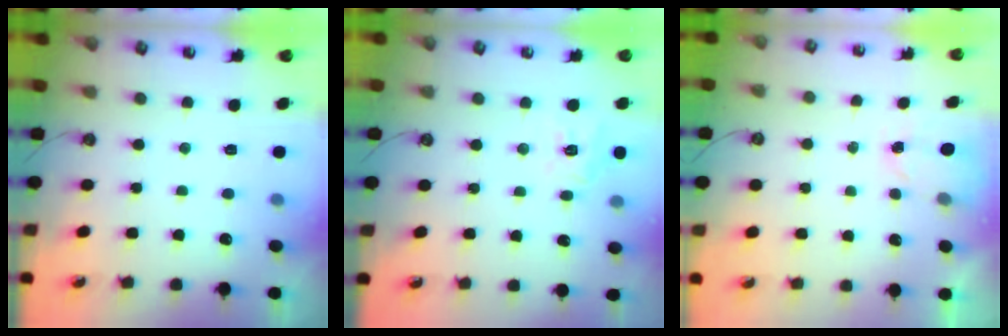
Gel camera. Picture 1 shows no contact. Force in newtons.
{"total": 11.6, "press": 11.5, "slide": 1.3}
{"total": 1.5, "press": 1.5, "slide": 0.3}